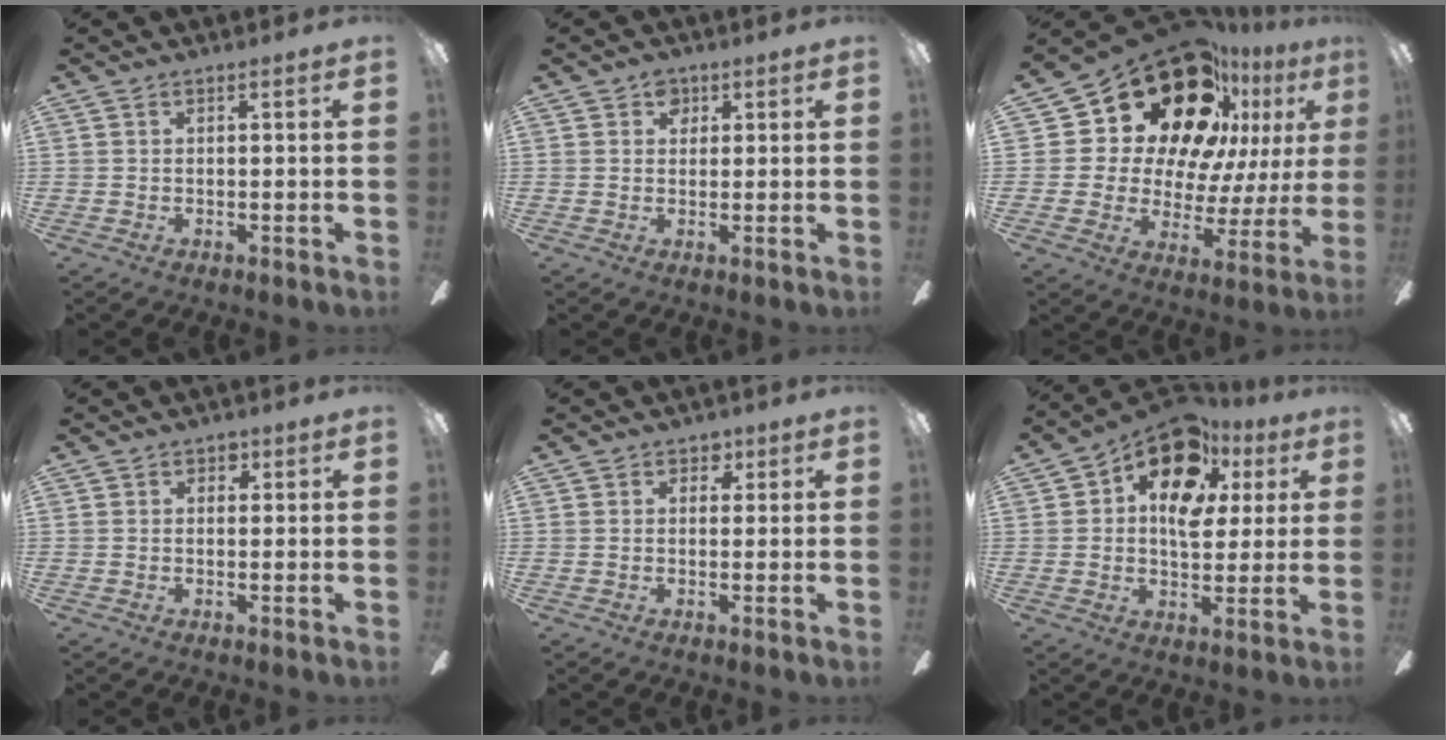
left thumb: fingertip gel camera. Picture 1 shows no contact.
{"total": 3.4, "force": [1.8, 2.5, 1.2], "torque": [-0.004, -0.002, 0.029]}
{"total": 25.0, "force": [16.2, 14.0, 12.8], "torque": [-0.220, -0.116, 0.302]}
{"total": 1.9, "force": [0.6, 1.5, 0.9], "torque": [-0.001, 0.000, 0.006]}
{"total": 2.7, "force": [1.2, 2.2, 1.1], "torque": [0.001, -0.001, 0.017]}
{"total": 15.6, "force": [7.2, 9.6, 9.9], "torque": [-0.159, -0.022, 0.133]}